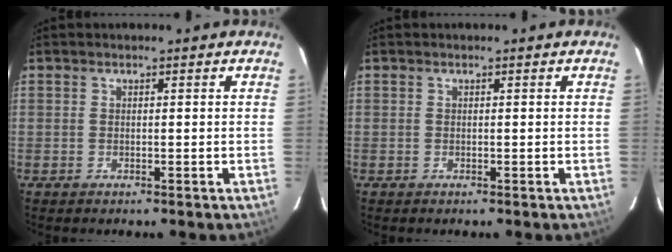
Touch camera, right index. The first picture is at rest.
{"total": 0.0}